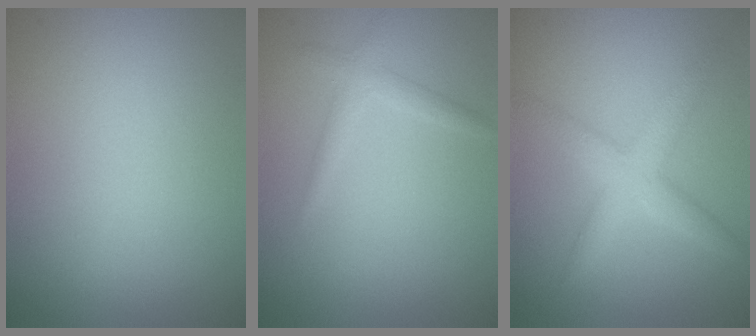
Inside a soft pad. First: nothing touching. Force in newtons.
{"total": 1.5, "press": 1.5, "slide": 0.0}
{"total": 3.5, "press": 3.5, "slide": 0.0}